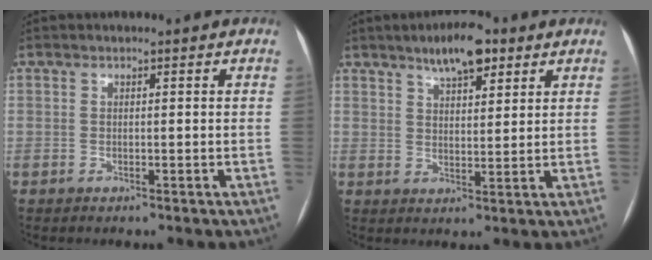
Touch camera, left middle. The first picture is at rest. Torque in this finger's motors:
{"motor_torque": [0.64, -0.60, 0.12, 0.07]}